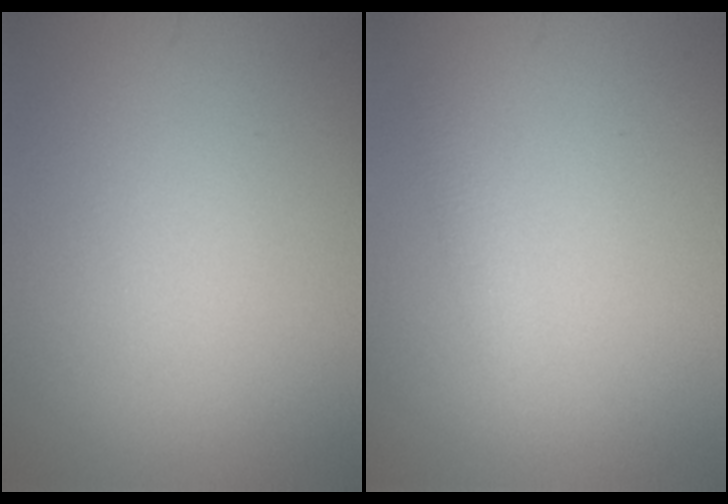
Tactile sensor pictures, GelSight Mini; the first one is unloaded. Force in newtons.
{"total": 1.2, "press": 1.2, "slide": 0.1}